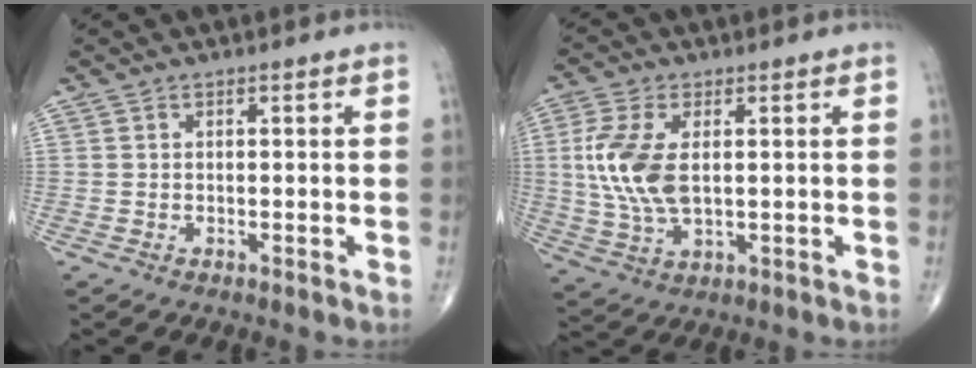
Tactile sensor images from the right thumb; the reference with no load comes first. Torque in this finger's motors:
{"motor_torque": [-0.74, 1.36, 1.21, 0.19, 0.37]}